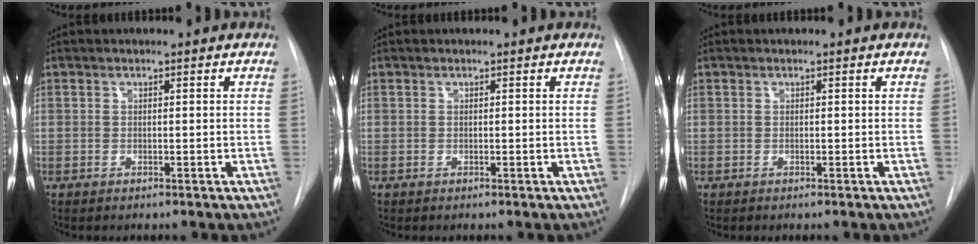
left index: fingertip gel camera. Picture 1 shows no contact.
{"total": 0.0}
{"total": 0.0}